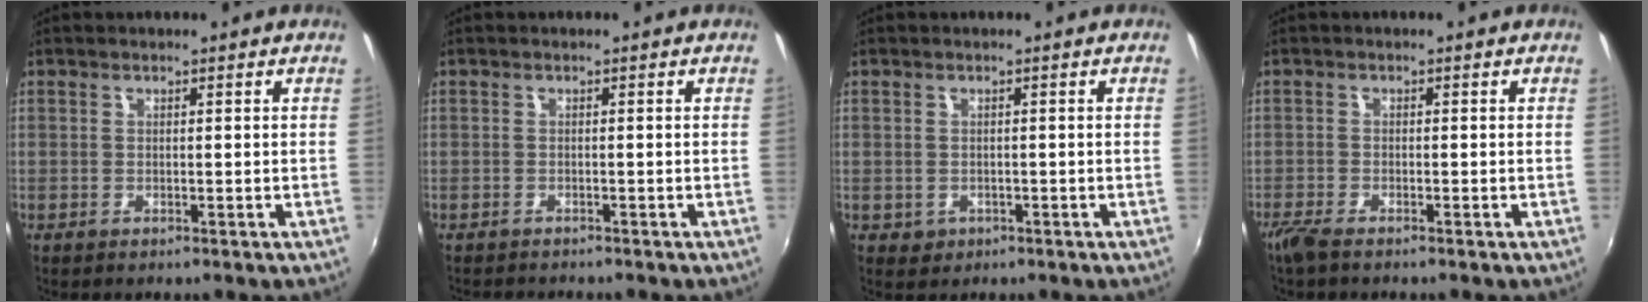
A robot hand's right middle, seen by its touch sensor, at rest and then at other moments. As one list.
[{"total": 2.0, "force": [-1.9, 0.3, 0.4], "torque": [-0.014, -0.014, -0.031]}, {"total": 1.9, "force": [-0.5, 1.8, 0.6], "torque": [-0.012, -0.003, -0.003]}, {"total": 2.9, "force": [-2.4, 0.4, 1.6], "torque": [-0.041, -0.010, -0.049]}]